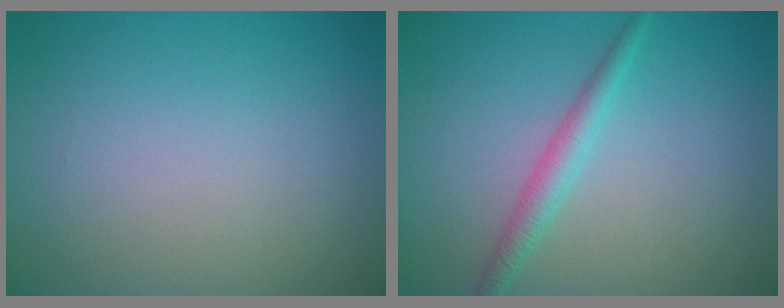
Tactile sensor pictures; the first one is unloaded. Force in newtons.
{"total": 2.2, "press": 2.2, "slide": 0.1}